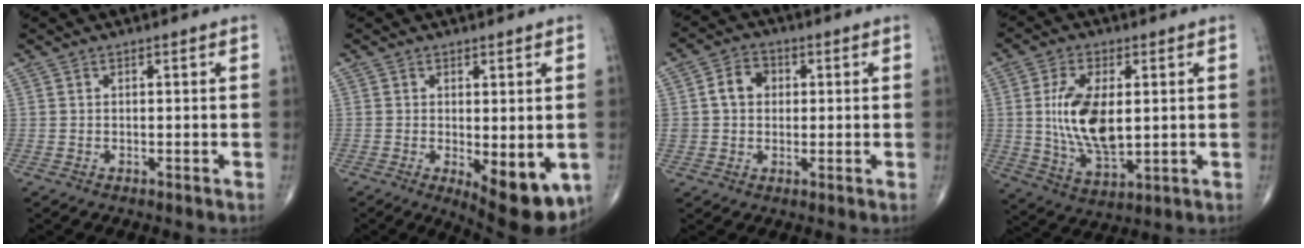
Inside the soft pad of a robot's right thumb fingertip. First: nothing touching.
{"total": 10.8, "force": [-3.0, 4.3, 9.4], "torque": [-0.112, -0.021, -0.031]}
{"total": 6.2, "force": [0.9, 5.1, 3.4], "torque": [-0.046, 0.012, 0.012]}
{"total": 13.2, "force": [1.2, 6.7, 11.4], "torque": [-0.210, -0.016, 0.030]}